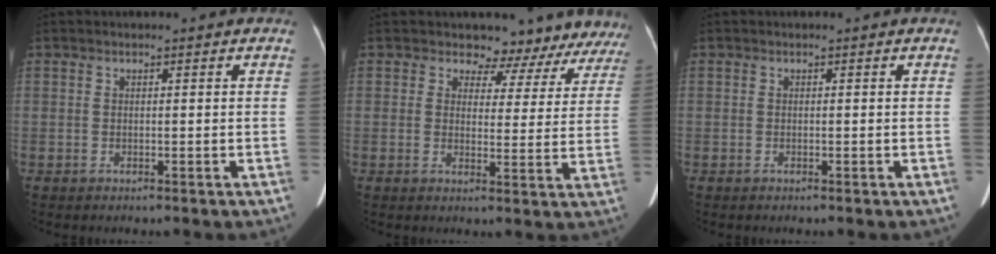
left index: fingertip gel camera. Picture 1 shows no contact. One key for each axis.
{"total": 11.4, "fx": 10.6, "fy": 4.2, "fz": -0.2, "tx": 0.044, "ty": -0.024, "tz": 0.085}
{"total": 0.0}